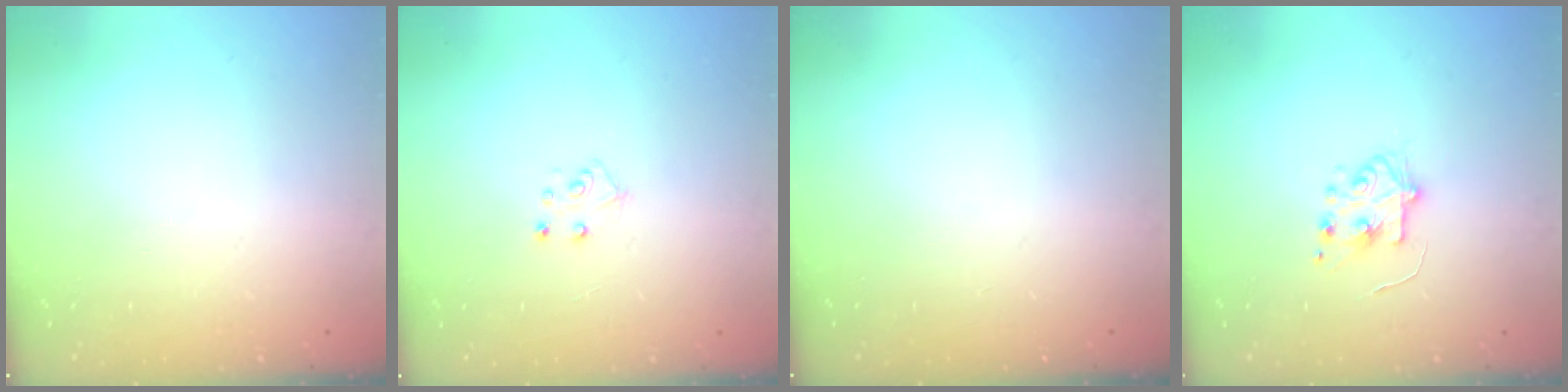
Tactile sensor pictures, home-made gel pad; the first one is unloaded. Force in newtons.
{"total": 5.1, "press": 5.1, "slide": 0.5}
{"total": 0.0}
{"total": 5.8, "press": 5.8, "slide": 0.6}